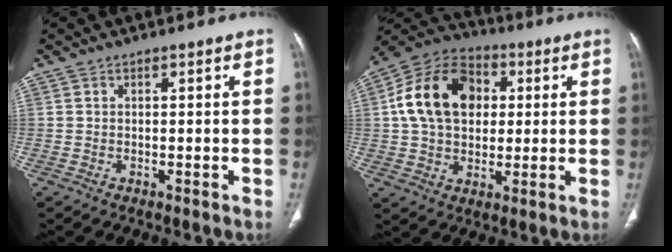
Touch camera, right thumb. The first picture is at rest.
{"total": 17.4, "force": [3.0, 12.6, 11.6], "torque": [-0.185, 0.017, 0.045]}